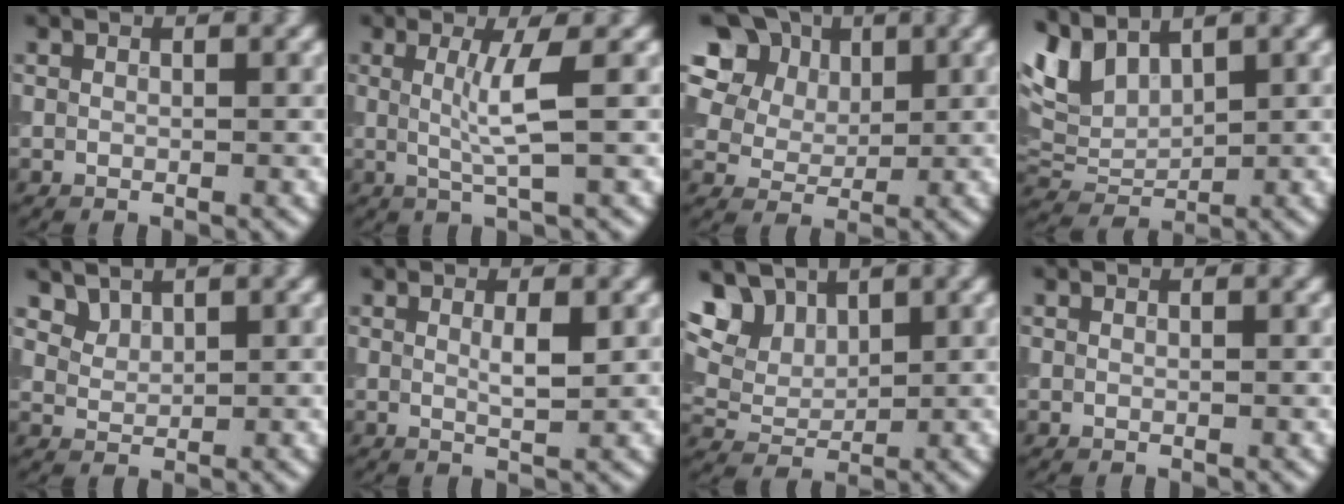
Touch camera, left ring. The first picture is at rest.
{"total": 3.3, "force": [0.5, 0.4, 3.3], "torque": [-0.060, -0.003, 0.007]}
{"total": 13.3, "force": [6.2, 9.9, 6.3], "torque": [-0.154, 0.037, 0.114]}
{"total": 4.6, "force": [2.7, 2.4, 2.9], "torque": [-0.067, 0.006, 0.053]}
{"total": 1.9, "force": [1.6, 0.9, 0.4], "torque": [-0.017, -0.009, 0.048]}
{"total": 1.8, "force": [0.5, 0.3, 1.7], "torque": [-0.028, -0.001, 0.006]}
{"total": 8.5, "force": [4.9, 5.6, 4.1], "torque": [-0.102, 0.017, 0.077]}
{"total": 0.0}